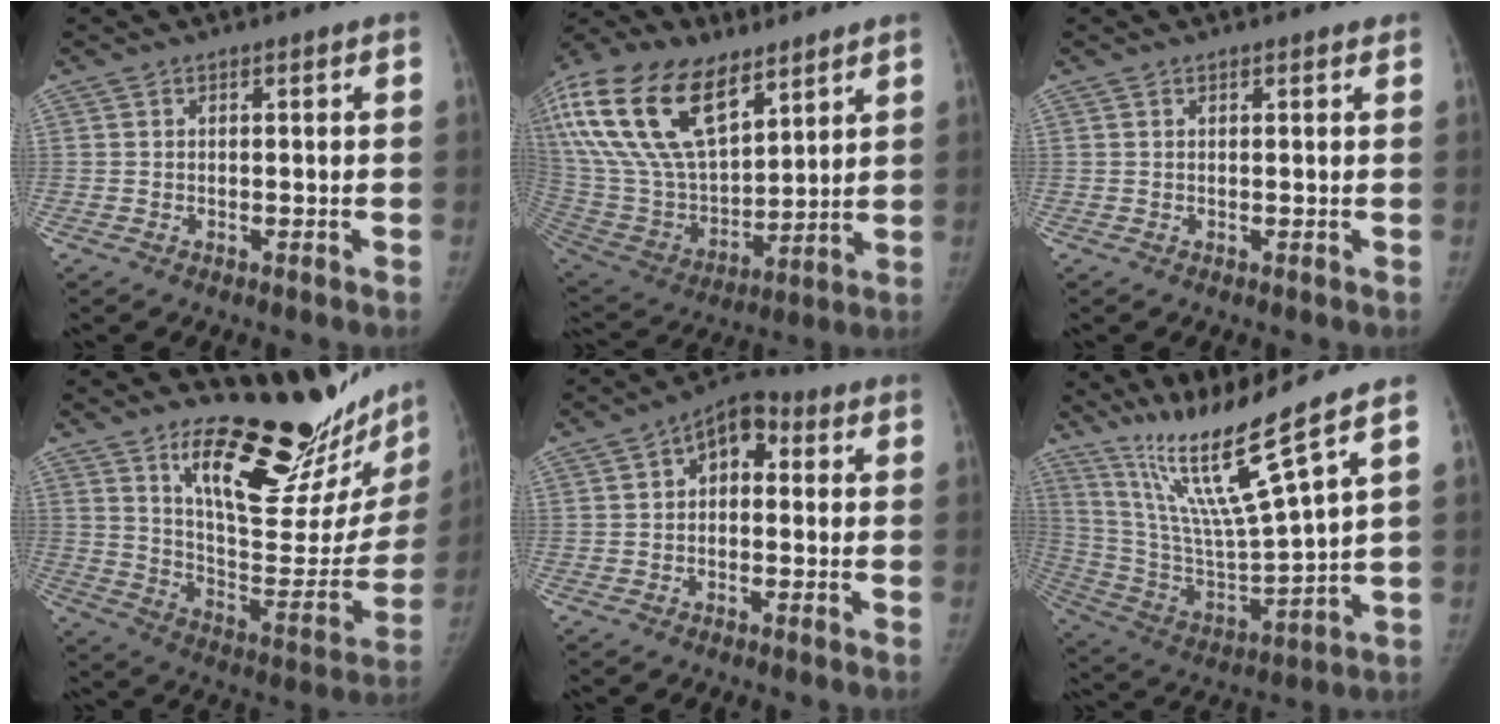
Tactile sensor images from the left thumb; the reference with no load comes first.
{"total": 28.4, "force": [14.6, 14.9, 19.3], "torque": [-0.397, -0.009, 0.274]}
{"total": 0.9, "force": [0.7, 0.3, 0.4], "torque": [-0.006, -0.002, 0.009]}
{"total": 25.3, "force": [20.0, 7.2, 13.7], "torque": [-0.146, -0.155, 0.293]}
{"total": 7.4, "force": [1.5, 4.8, 5.5], "torque": [-0.059, 0.023, 0.009]}
{"total": 17.0, "force": [12.3, -0.9, 11.8], "torque": [-0.206, -0.073, 0.241]}